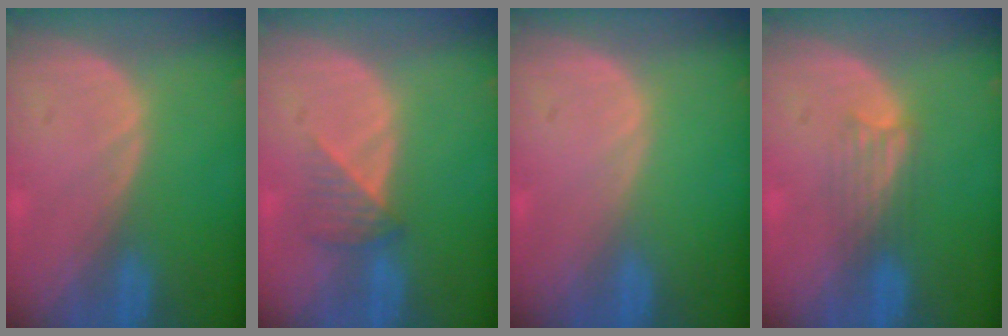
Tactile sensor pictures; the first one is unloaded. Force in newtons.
{"total": 3.2, "press": 3.0, "slide": 1.1}
{"total": 0.0}
{"total": 3.2, "press": 2.9, "slide": 1.5}